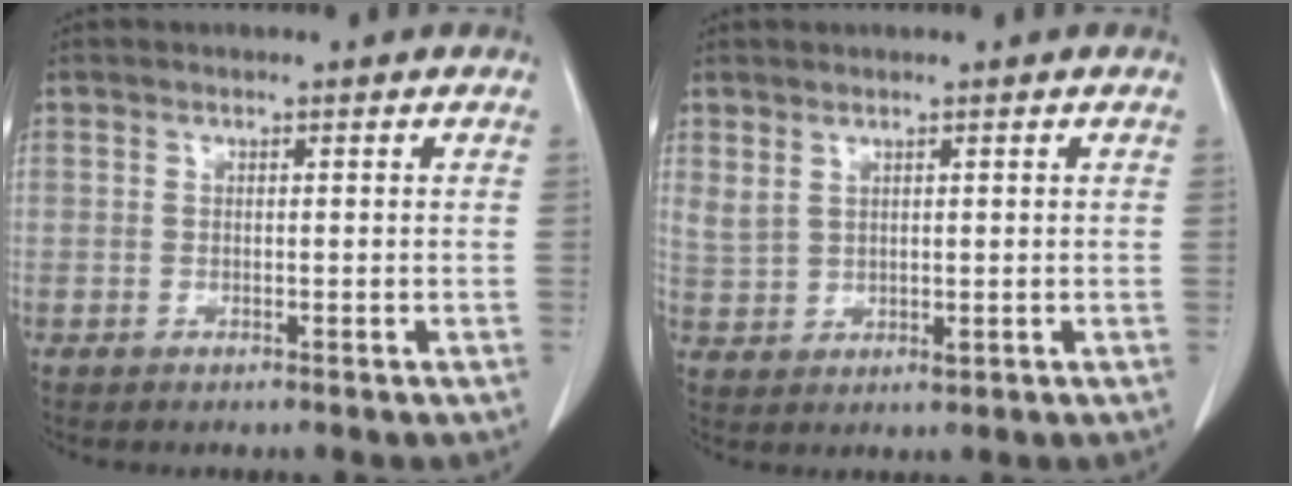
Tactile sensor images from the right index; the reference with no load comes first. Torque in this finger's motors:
{"motor_torque": [0.21, 0.16, 0.14, 0.07]}